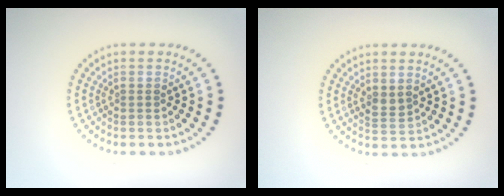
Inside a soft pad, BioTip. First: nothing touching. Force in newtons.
{"total": 1.2, "press": 1.1, "slide": 0.5}